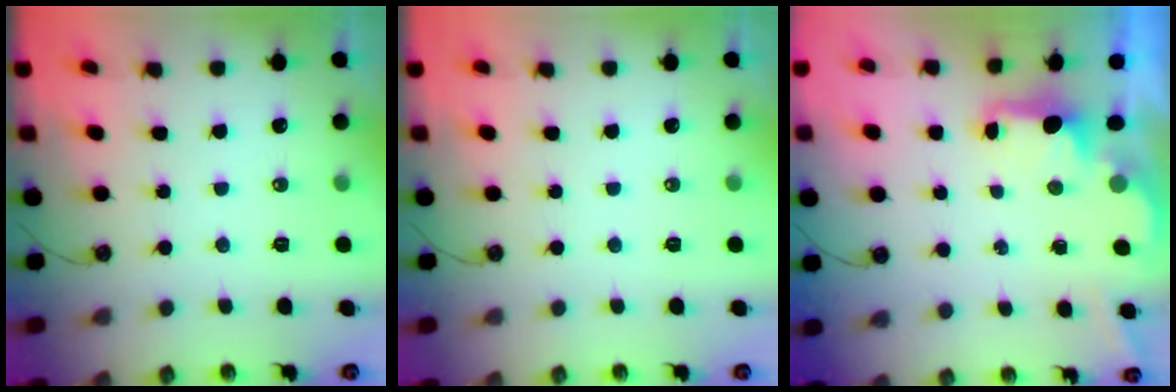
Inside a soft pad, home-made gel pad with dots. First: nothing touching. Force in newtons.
{"total": 0.0}
{"total": 1.7, "press": 1.6, "slide": 0.7}